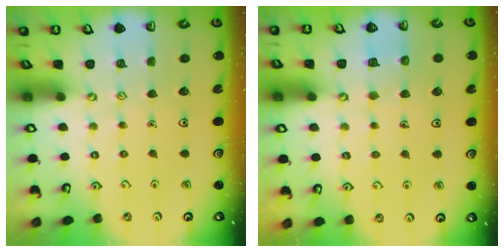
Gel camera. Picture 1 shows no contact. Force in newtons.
{"total": 3.8, "press": 3.8, "slide": 0.4}